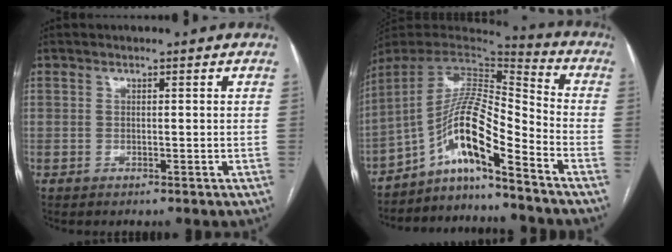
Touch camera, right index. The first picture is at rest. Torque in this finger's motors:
{"motor_torque": [0.96, -0.84, 0.80, 0.21]}